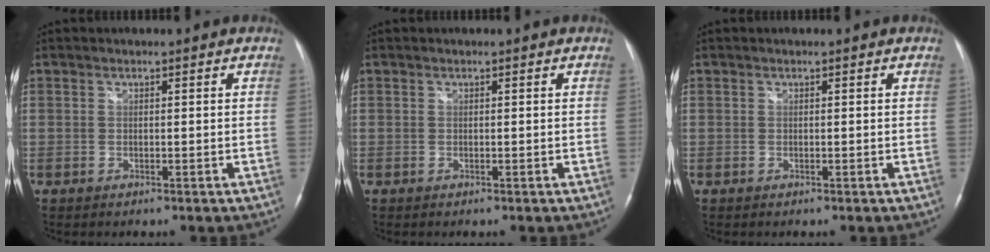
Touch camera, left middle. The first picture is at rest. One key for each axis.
{"total": 0.0}
{"total": 0.0}